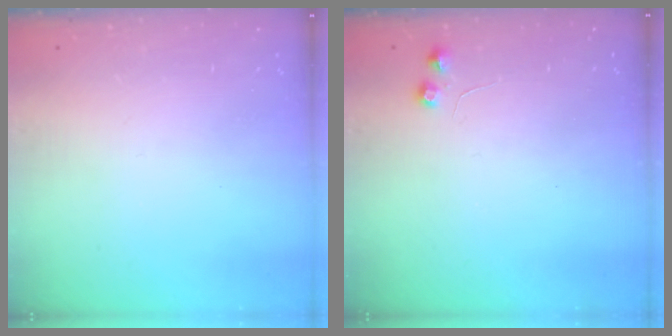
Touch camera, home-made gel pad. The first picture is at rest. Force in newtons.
{"total": 5.0, "press": 4.9, "slide": 0.8}